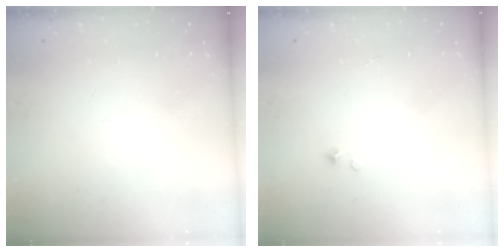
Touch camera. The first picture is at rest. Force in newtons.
{"total": 0.0}